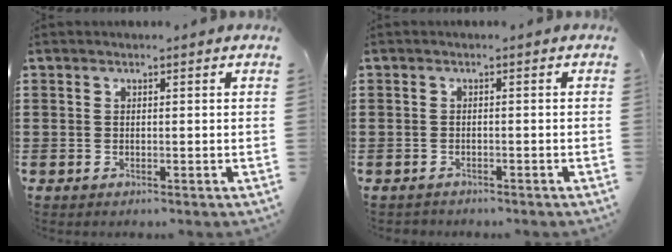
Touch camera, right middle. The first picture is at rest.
{"total": 0.9, "force": [-0.9, 0.1, -0.1], "torque": [-0.002, 0.000, -0.019]}